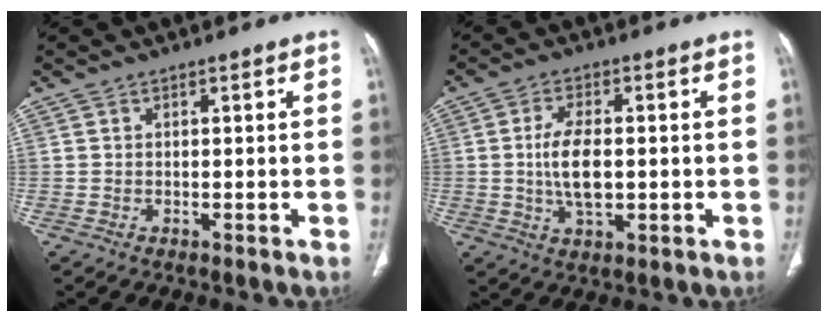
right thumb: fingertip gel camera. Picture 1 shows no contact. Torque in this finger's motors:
{"motor_torque": [0.67, 0.79, 1.58, -1.18, 0.58]}